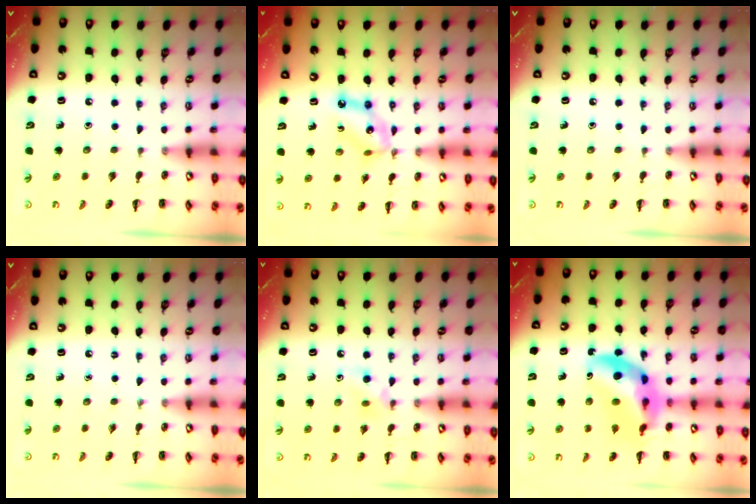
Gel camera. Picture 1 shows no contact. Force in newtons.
{"total": 9.2, "press": 9.0, "slide": 2.1}
{"total": 0.0}
{"total": 0.0}
{"total": 4.7, "press": 4.4, "slide": 1.5}
{"total": 15.1, "press": 14.4, "slide": 4.3}